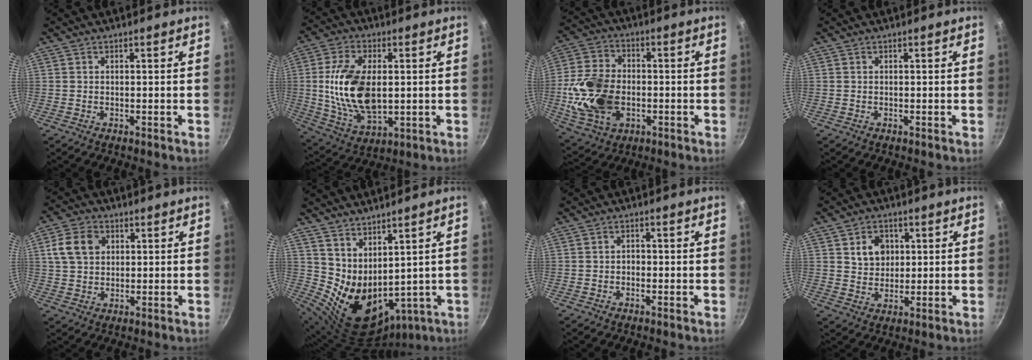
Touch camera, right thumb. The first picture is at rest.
{"total": 16.4, "force": [0.8, 9.4, 13.5], "torque": [-0.242, -0.004, 0.021]}
{"total": 16.4, "force": [-2.4, 11.3, 11.6], "torque": [-0.216, 0.014, -0.040]}
{"total": 0.0}
{"total": 7.9, "force": [2.2, 6.0, 4.5], "torque": [-0.069, 0.006, 0.035]}
{"total": 12.1, "force": [4.6, 7.4, 8.4], "torque": [-0.129, -0.050, 0.110]}
{"total": 1.4, "force": [-0.3, 1.1, 0.8], "torque": [-0.012, 0.006, -0.009]}
{"total": 6.2, "force": [1.8, 5.1, 3.0], "torque": [-0.022, -0.004, 0.032]}